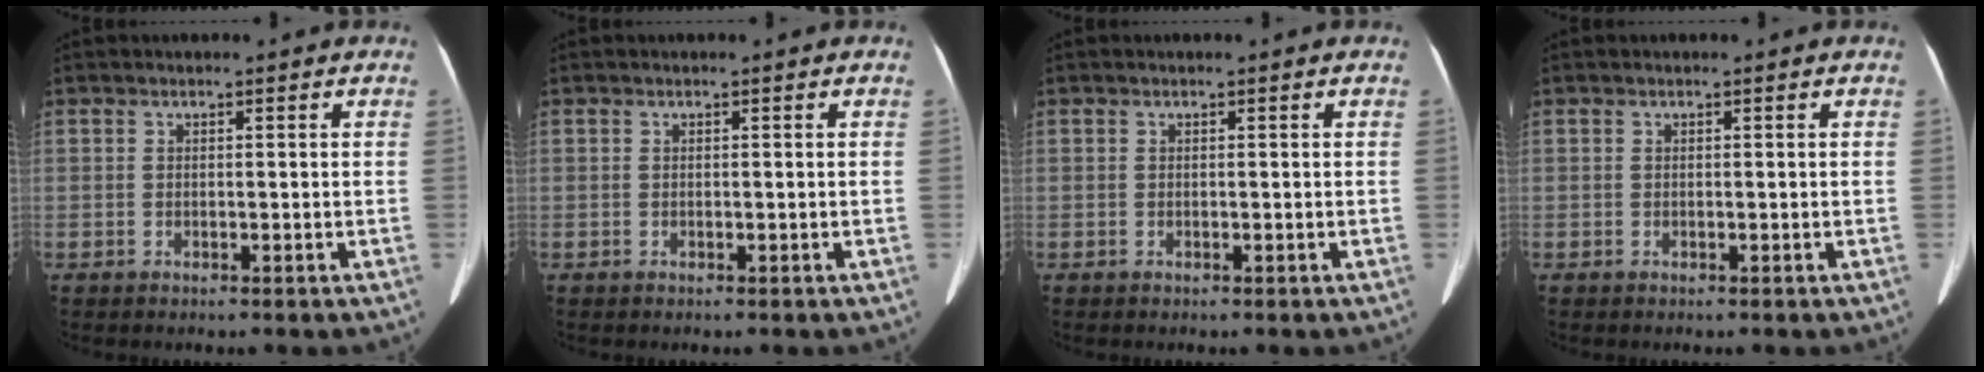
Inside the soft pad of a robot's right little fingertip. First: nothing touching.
{"total": 0.0}
{"total": 0.0}
{"total": 0.0}